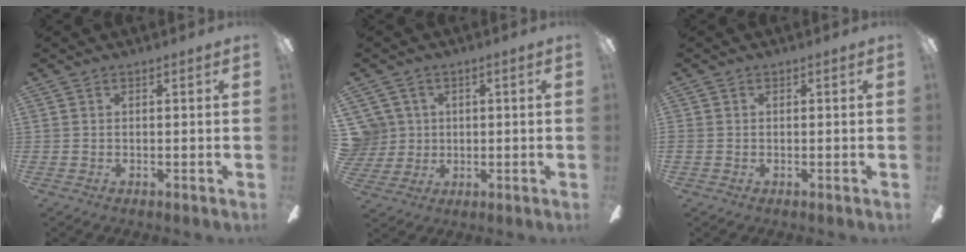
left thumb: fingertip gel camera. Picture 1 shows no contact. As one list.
[{"total": 6.7, "force": [1.7, 6.5, 0.8], "torque": [-0.040, 0.003, 0.034]}, {"total": 0.5, "force": [-0.2, 0.5, 0.2], "torque": [-0.001, 0.004, -0.005]}]